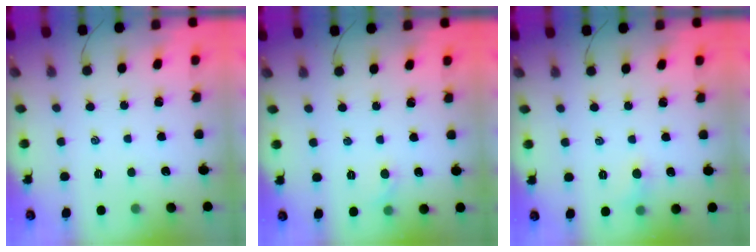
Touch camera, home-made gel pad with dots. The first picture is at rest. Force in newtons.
{"total": 3.5, "press": 3.3, "slide": 1.1}
{"total": 3.8, "press": 3.5, "slide": 1.2}